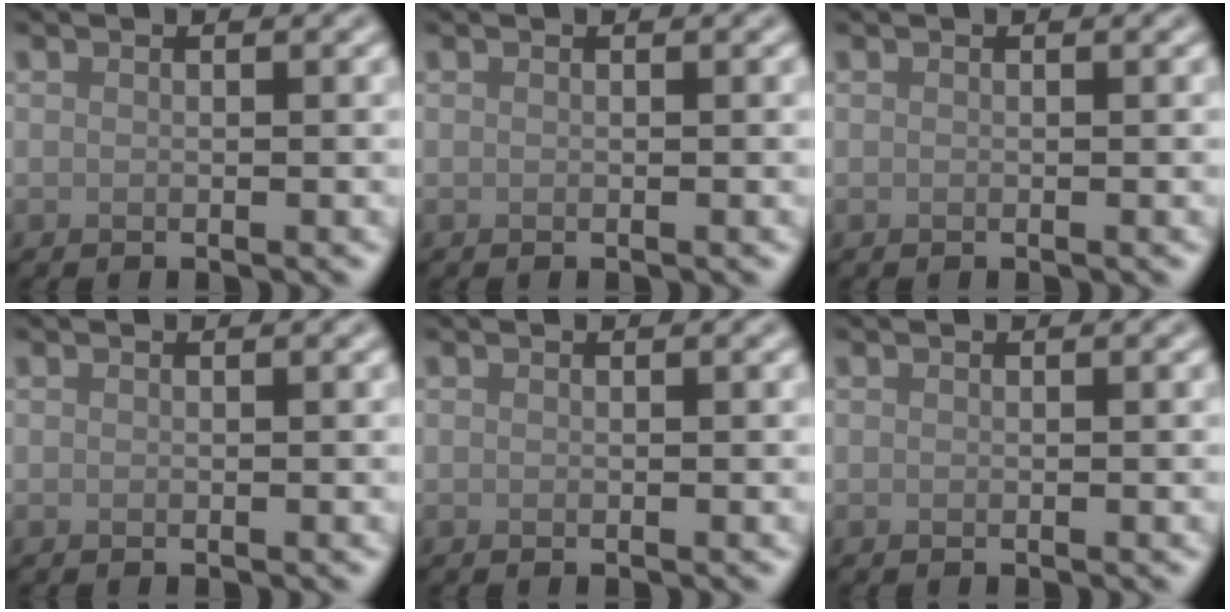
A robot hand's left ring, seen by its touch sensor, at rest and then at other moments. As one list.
[{"total": 0.0}, {"total": 0.0}, {"total": 0.0}, {"total": 0.0}, {"total": 0.0}]